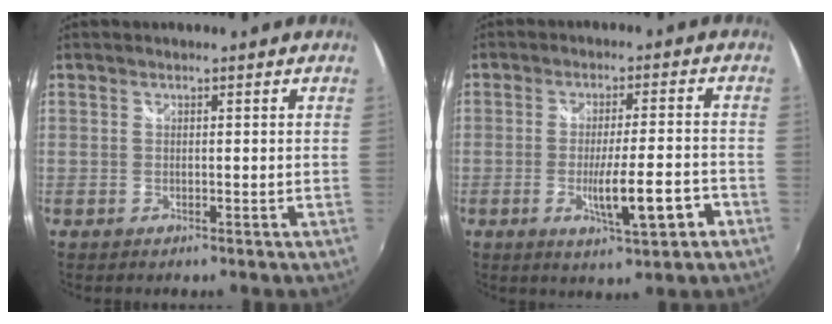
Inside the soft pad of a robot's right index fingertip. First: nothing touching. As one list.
[{"total": 9.3, "force": [-3.8, 1.0, 8.4], "torque": [-0.139, -0.020, -0.055]}]